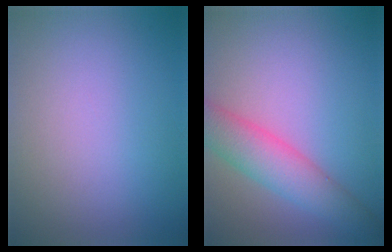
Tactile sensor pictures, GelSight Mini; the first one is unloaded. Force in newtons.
{"total": 4.9, "press": 4.9, "slide": 0.3}